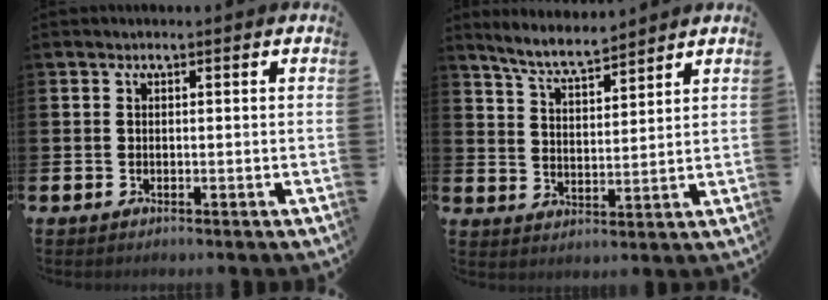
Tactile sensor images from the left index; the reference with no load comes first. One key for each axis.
{"total": 6.2, "fx": 5.9, "fy": 0.6, "fz": 1.6, "tx": -0.055, "ty": -0.028, "tz": 0.107}